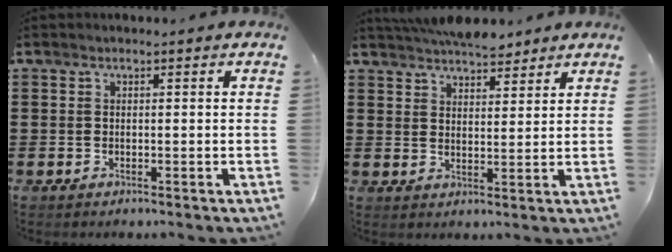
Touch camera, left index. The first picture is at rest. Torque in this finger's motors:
{"motor_torque": [0.28, -0.50, -0.02, 0.01]}